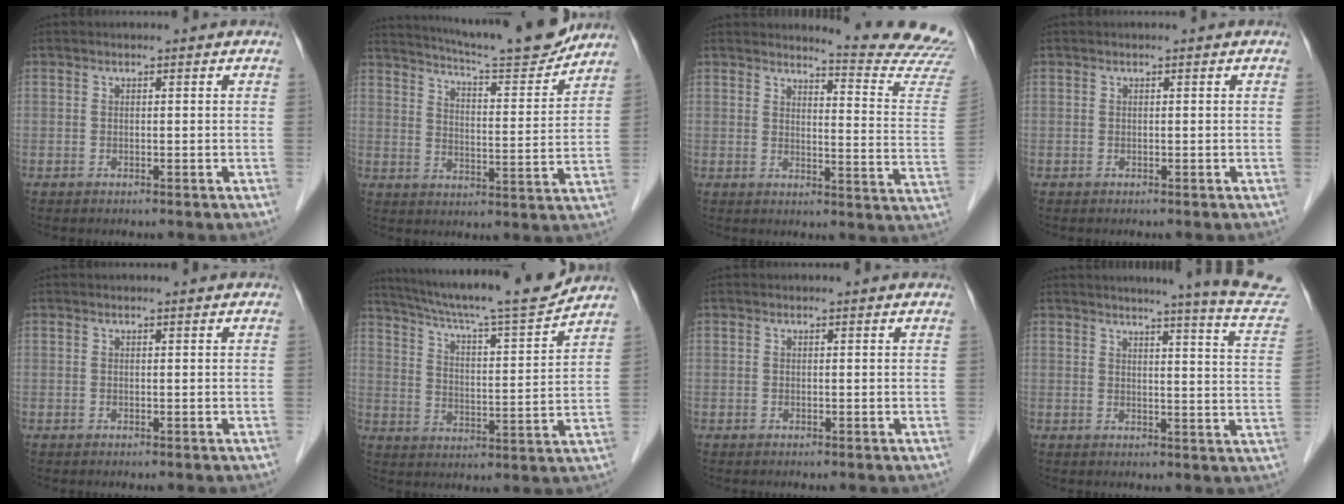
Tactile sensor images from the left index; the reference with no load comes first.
{"total": 15.7, "force": [14.6, 0.1, 5.9], "torque": [-0.099, -0.021, 0.208]}
{"total": 13.9, "force": [13.7, -1.7, 1.1], "torque": [-0.008, -0.140, 0.138]}
{"total": 0.0}
{"total": 0.7, "force": [0.6, -0.1, 0.2], "torque": [-0.009, 0.002, 0.010]}
{"total": 17.8, "force": [16.2, -0.3, 7.4], "torque": [-0.128, -0.015, 0.243]}
{"total": 1.0, "force": [1.0, 0.1, 0.1], "torque": [-0.010, 0.004, 0.008]}
{"total": 16.1, "force": [15.2, -1.8, 5.0], "torque": [-0.066, -0.103, 0.154]}